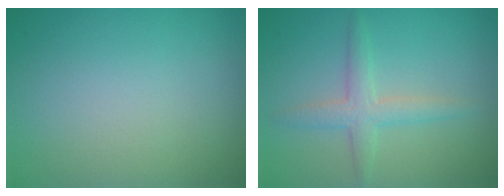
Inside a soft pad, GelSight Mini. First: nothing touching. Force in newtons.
{"total": 2.5, "press": 2.5, "slide": 0.1}